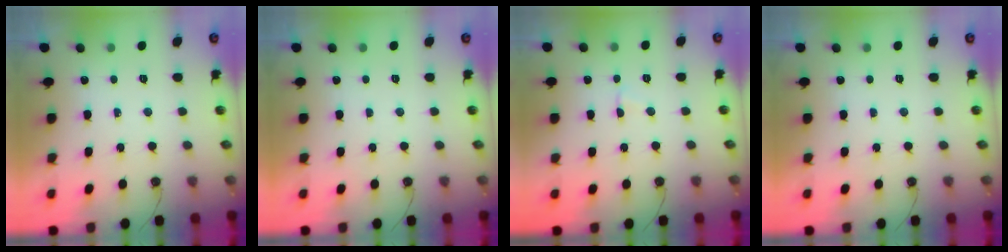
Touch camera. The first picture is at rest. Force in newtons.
{"total": 0.0}
{"total": 4.0, "press": 2.3, "slide": 3.3}
{"total": 0.0}